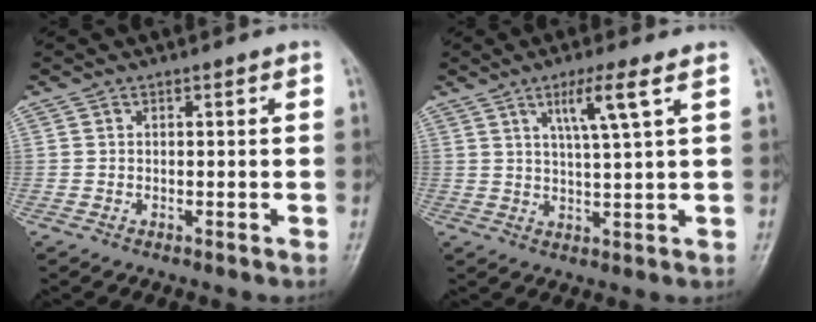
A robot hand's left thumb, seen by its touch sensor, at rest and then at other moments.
{"total": 6.6, "force": [3.1, -0.2, 5.8], "torque": [-0.113, -0.015, 0.060]}